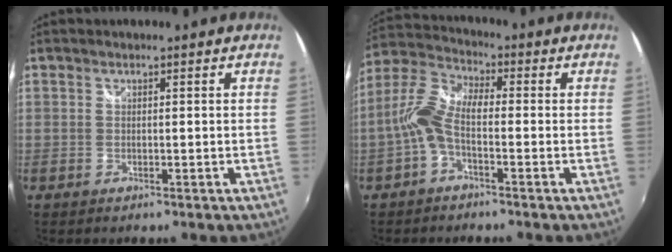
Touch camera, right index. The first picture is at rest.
{"total": 7.4, "force": [-2.1, 3.1, 6.3], "torque": [-0.146, 0.018, -0.048]}